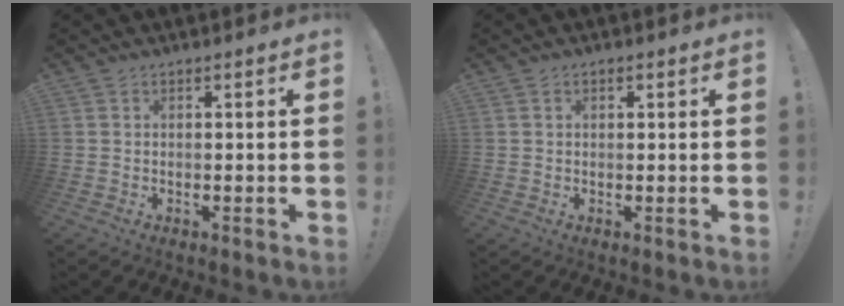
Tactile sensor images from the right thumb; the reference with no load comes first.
{"total": 0.8, "force": [0.4, 0.5, 0.4], "torque": [-0.002, 0.001, 0.006]}